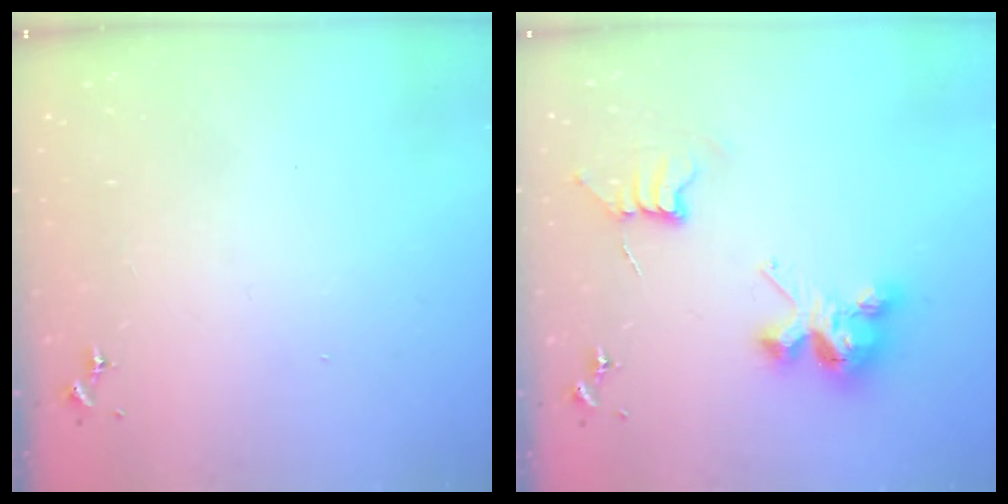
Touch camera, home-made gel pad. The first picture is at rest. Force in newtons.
{"total": 10.0, "press": 10.0, "slide": 0.6}